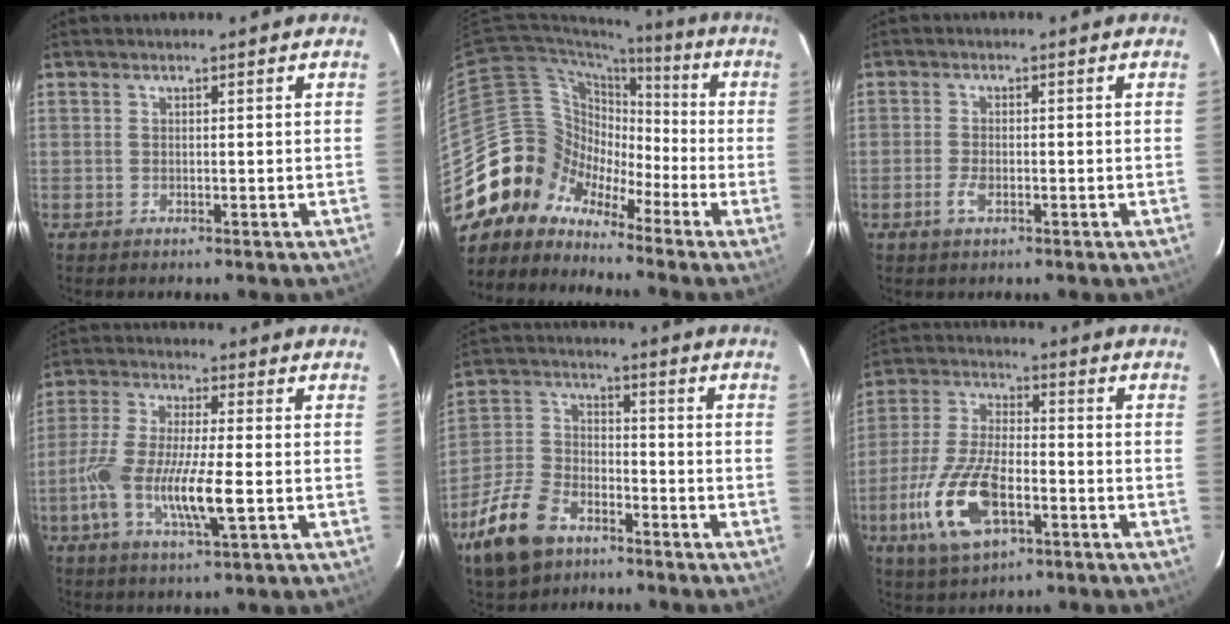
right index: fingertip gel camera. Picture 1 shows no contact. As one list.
[{"total": 11.9, "force": [-7.8, 9.0, 0.5], "torque": [-0.029, 0.051, -0.162]}, {"total": 2.7, "force": [-1.3, 1.4, 2.0], "torque": [-0.045, -0.003, -0.024]}, {"total": 13.0, "force": [-3.3, 2.6, 12.3], "torque": [-0.250, -0.012, -0.066]}, {"total": 14.4, "force": [-9.1, 8.0, 7.8], "torque": [-0.191, 0.002, -0.169]}, {"total": 15.7, "force": [-6.2, 7.0, 12.6], "torque": [-0.277, -0.014, -0.113]}]